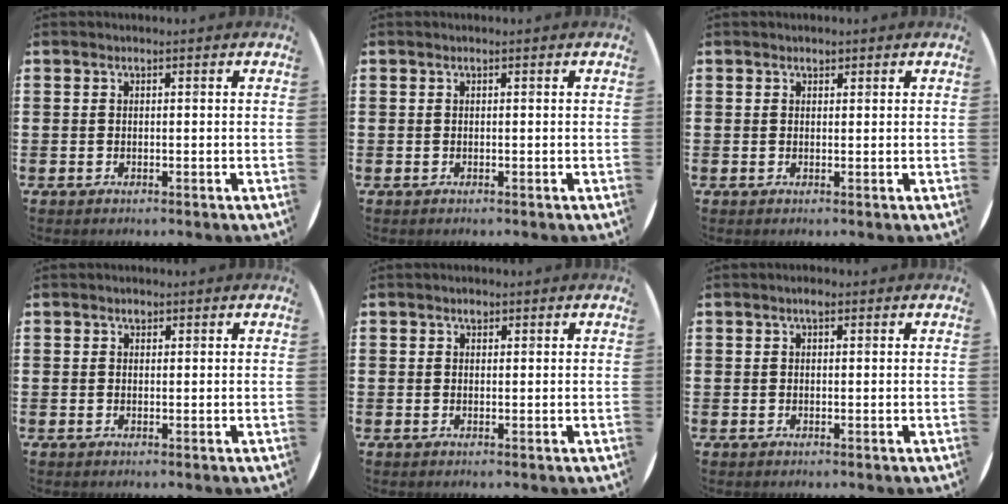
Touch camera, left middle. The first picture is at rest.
{"total": 0.0}
{"total": 0.7, "force": [0.6, 0.3, 0.0], "torque": [0.006, -0.001, 0.011]}
{"total": 0.7, "force": [0.5, 0.4, 0.1], "torque": [0.005, -0.001, 0.008]}
{"total": 0.8, "force": [0.6, 0.5, 0.3], "torque": [0.002, -0.001, 0.009]}
{"total": 1.0, "force": [0.5, 0.5, 0.7], "torque": [-0.007, 0.003, 0.007]}